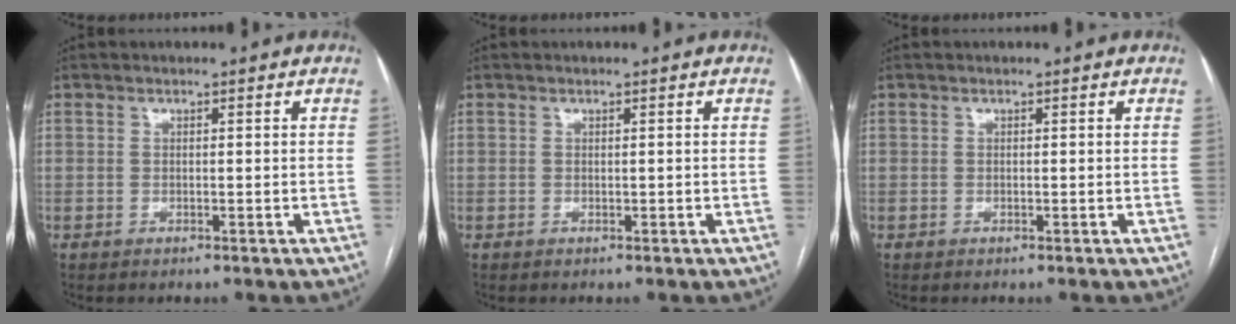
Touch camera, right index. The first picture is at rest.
{"total": 0.0}
{"total": 0.0}